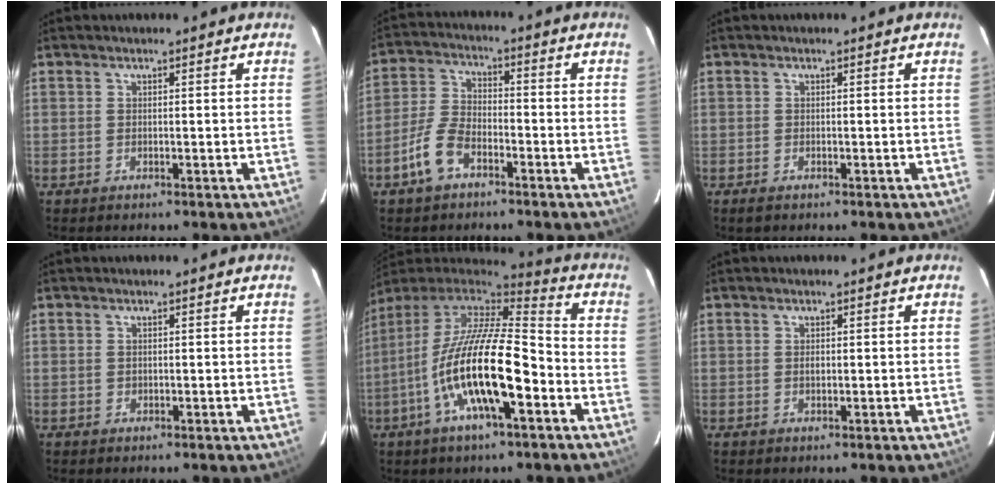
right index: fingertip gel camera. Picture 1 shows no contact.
{"total": 7.5, "force": [-4.5, 3.7, 4.7], "torque": [-0.108, 0.011, -0.089]}
{"total": 1.0, "force": [-0.7, 0.4, 0.5], "torque": [-0.010, -0.003, -0.014]}
{"total": 0.6, "force": [-0.1, 0.6, 0.1], "torque": [0.002, 0.001, -0.001]}
{"total": 20.3, "force": [-7.2, 5.6, 18.2], "torque": [-0.333, -0.025, -0.138]}
{"total": 0.8, "force": [0.1, 0.6, 0.6], "torque": [-0.011, 0.002, 0.002]}